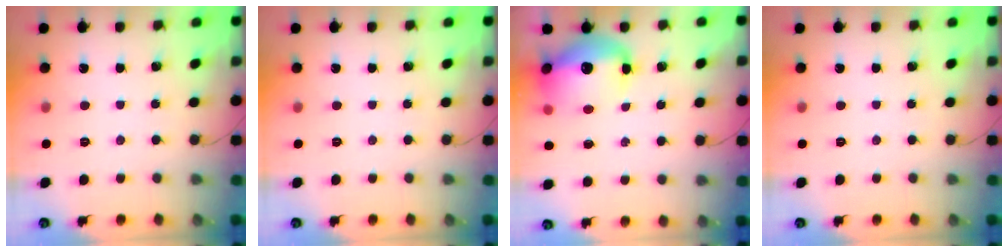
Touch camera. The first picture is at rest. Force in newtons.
{"total": 0.0}
{"total": 14.1, "press": 13.7, "slide": 3.3}
{"total": 0.0}